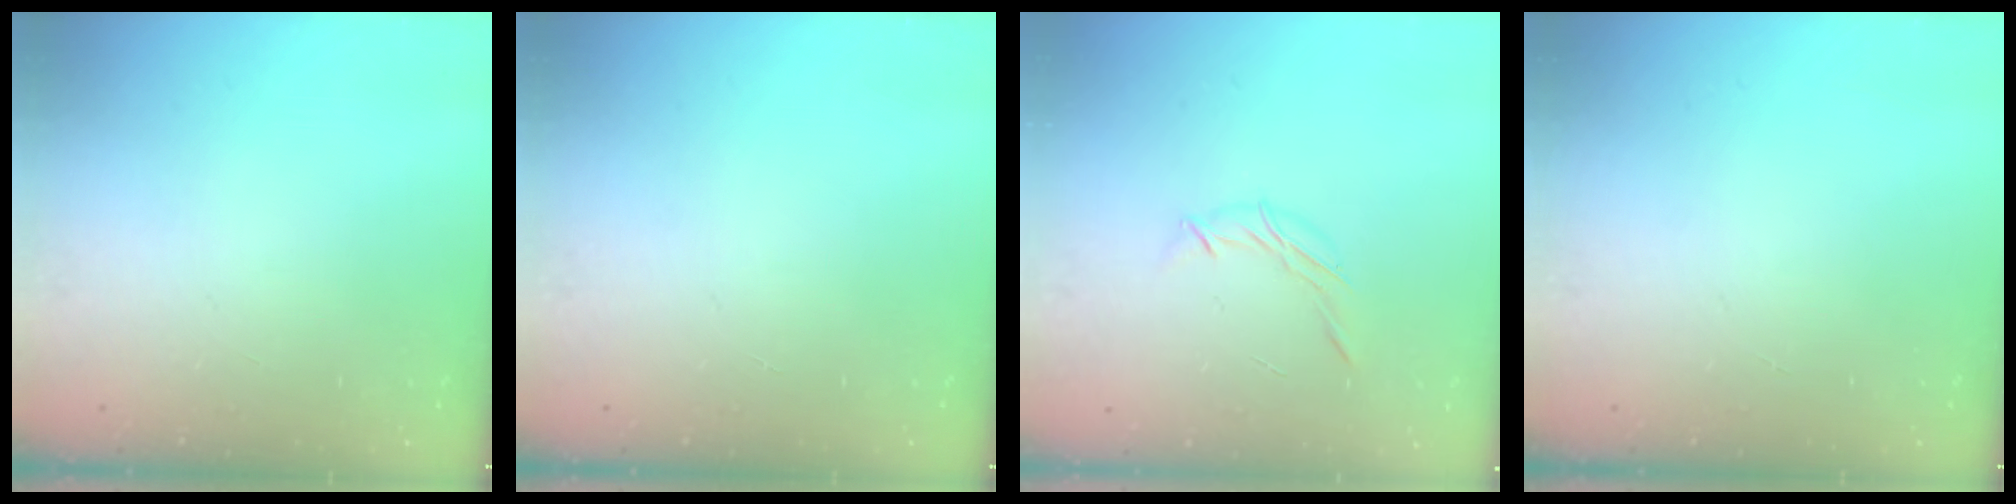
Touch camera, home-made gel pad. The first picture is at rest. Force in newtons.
{"total": 0.0}
{"total": 6.9, "press": 6.7, "slide": 1.7}
{"total": 0.0}